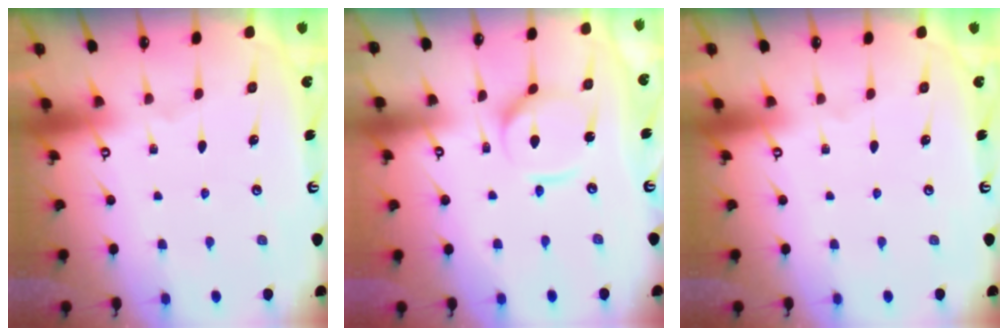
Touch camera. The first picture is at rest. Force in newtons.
{"total": 7.8, "press": 7.8, "slide": 0.8}
{"total": 0.0}